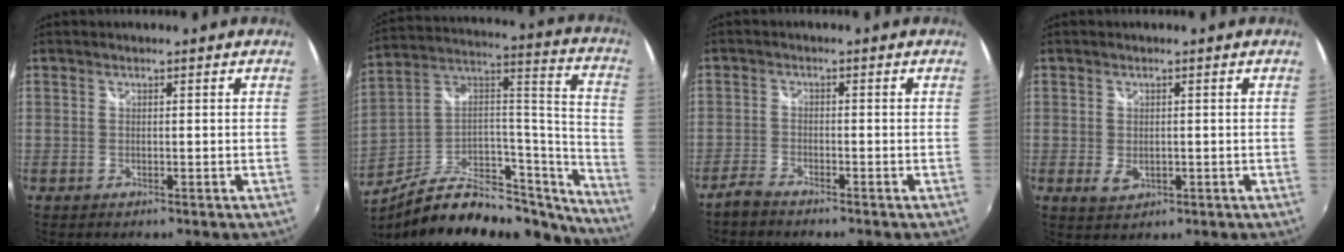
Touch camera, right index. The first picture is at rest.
{"total": 26.3, "force": [-21.1, 9.5, 12.5], "torque": [-0.165, 0.039, -0.319]}
{"total": 3.1, "force": [-2.9, 0.5, 0.8], "torque": [-0.033, -0.007, -0.062]}
{"total": 2.8, "force": [-0.4, 2.0, 2.0], "torque": [-0.035, -0.005, -0.004]}